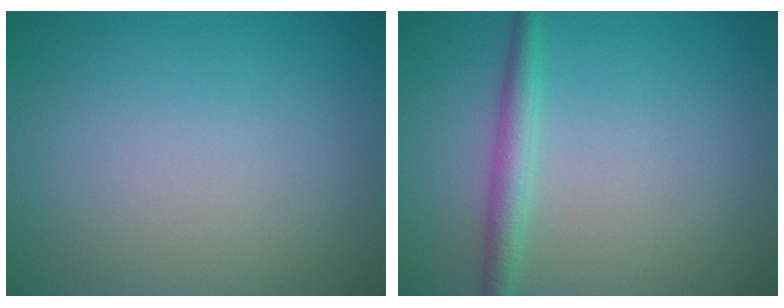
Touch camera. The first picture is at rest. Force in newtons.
{"total": 2.4, "press": 2.4, "slide": 0.0}